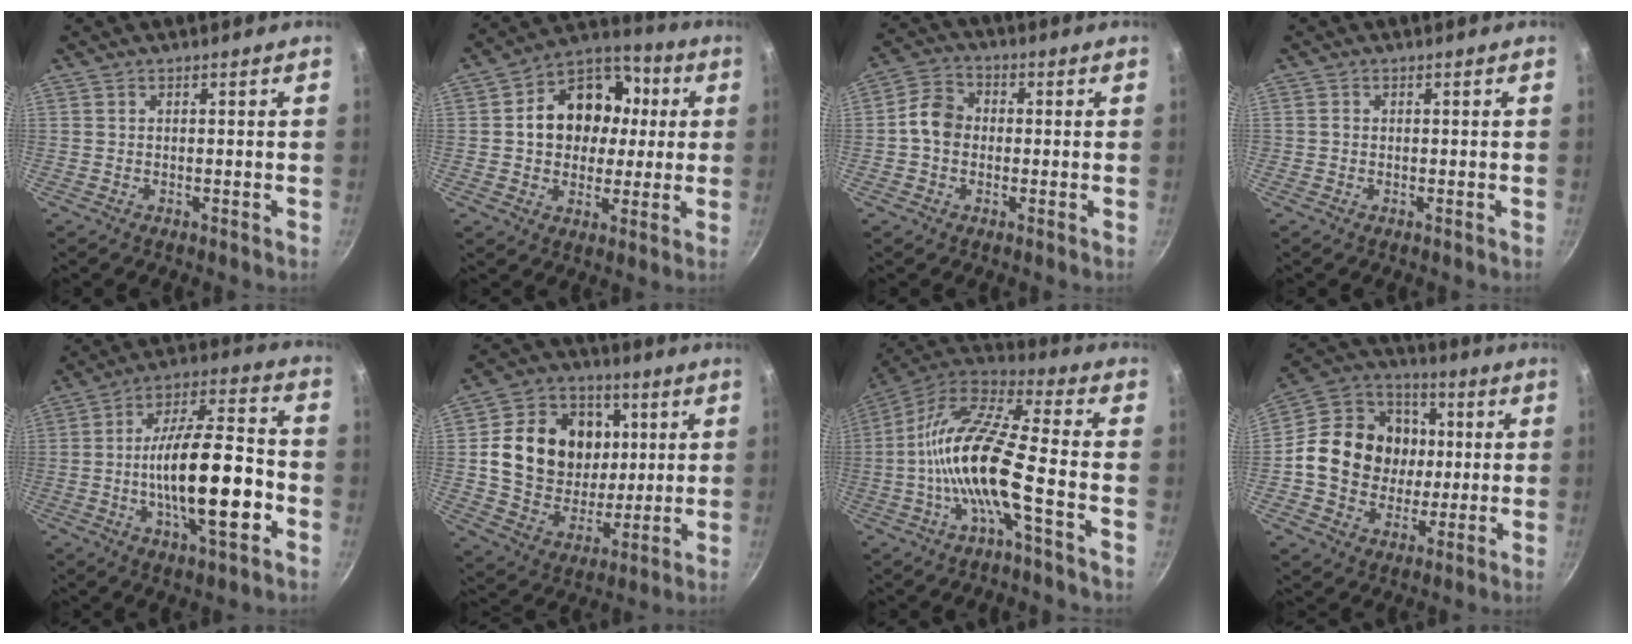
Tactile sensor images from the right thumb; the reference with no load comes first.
{"total": 16.4, "force": [2.1, 13.2, 9.5], "torque": [-0.117, 0.024, 0.023]}
{"total": 6.8, "force": [-0.4, 5.6, 3.8], "torque": [-0.043, 0.020, -0.024]}
{"total": 0.7, "force": [-0.1, 0.6, 0.2], "torque": [0.000, 0.002, -0.003]}
{"total": 19.2, "force": [-4.6, 6.8, 17.3], "torque": [-0.273, 0.040, -0.079]}
{"total": 20.0, "force": [3.6, 16.2, 11.1], "torque": [-0.166, -0.001, 0.066]}
{"total": 16.7, "force": [-4.2, 4.0, 15.7], "torque": [-0.299, 0.042, -0.095]}
{"total": 19.1, "force": [0.5, 16.4, 9.7], "torque": [-0.139, 0.024, 0.005]}